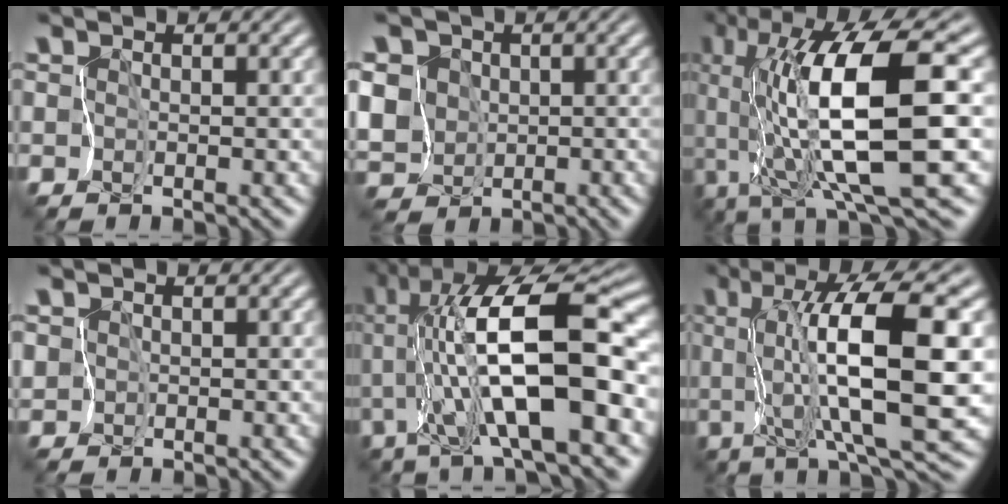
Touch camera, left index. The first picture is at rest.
{"total": 9.9, "force": [3.2, 8.4, 4.2], "torque": [-0.125, 0.018, 0.045]}
{"total": 11.4, "force": [1.5, 1.1, 11.3], "torque": [-0.198, -0.008, 0.048]}
{"total": 4.3, "force": [1.9, 3.5, 1.6], "torque": [-0.037, 0.025, 0.002]}
{"total": 11.4, "force": [-0.8, 1.3, 11.3], "torque": [-0.198, 0.006, -0.002]}
{"total": 9.3, "force": [1.0, 0.4, 9.3], "torque": [-0.152, -0.010, 0.036]}